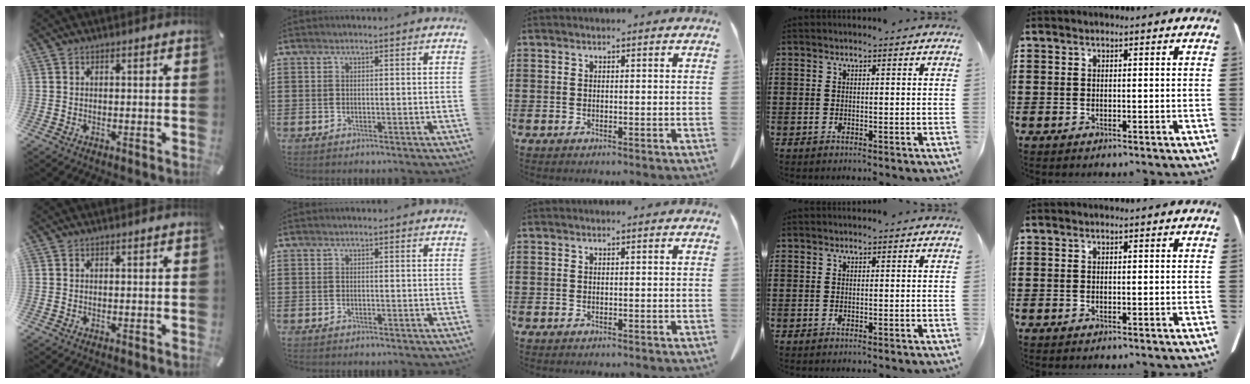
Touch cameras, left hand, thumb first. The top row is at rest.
{}